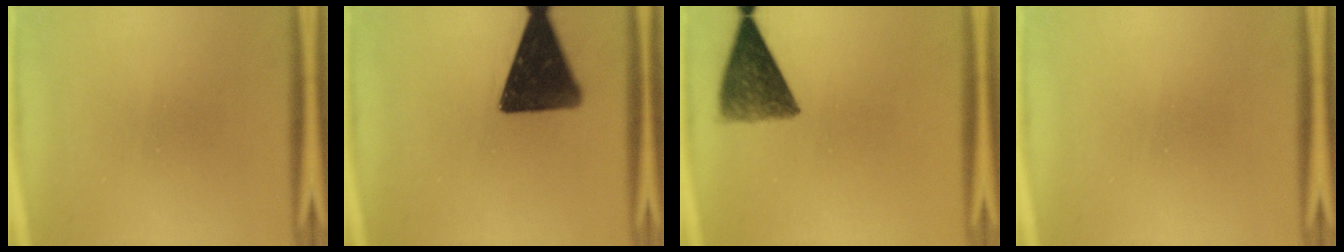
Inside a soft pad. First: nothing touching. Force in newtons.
{"total": 15.3}
{"total": 8.9}
{"total": 0.0}